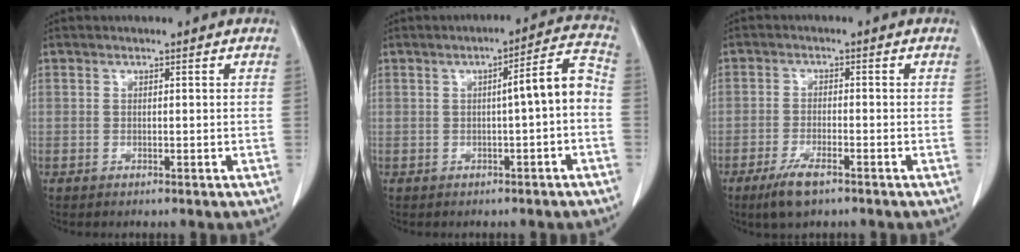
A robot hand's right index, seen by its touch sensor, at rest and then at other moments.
{"total": 5.9, "force": [-0.9, 0.3, 5.8], "torque": [-0.076, 0.021, -0.014]}
{"total": 5.0, "force": [-3.2, 1.1, 3.6], "torque": [-0.078, -0.008, -0.053]}